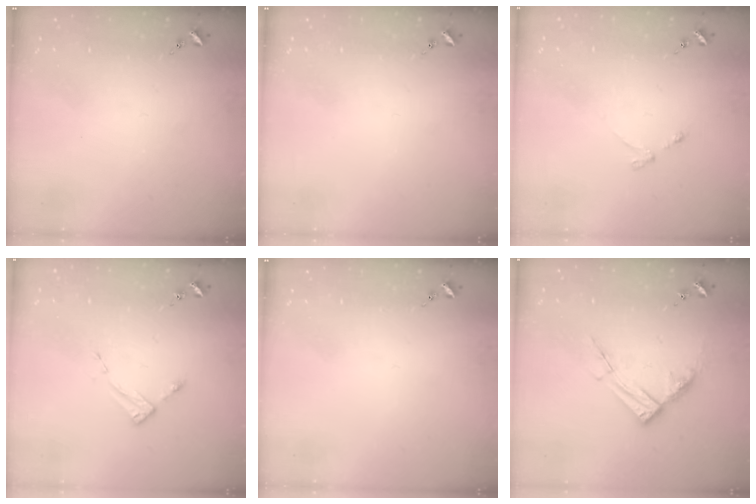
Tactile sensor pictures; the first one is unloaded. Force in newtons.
{"total": 0.0}
{"total": 3.0, "press": 2.9, "slide": 0.5}
{"total": 2.7, "press": 2.7, "slide": 0.4}
{"total": 0.0}
{"total": 10.3, "press": 10.2, "slide": 1.0}